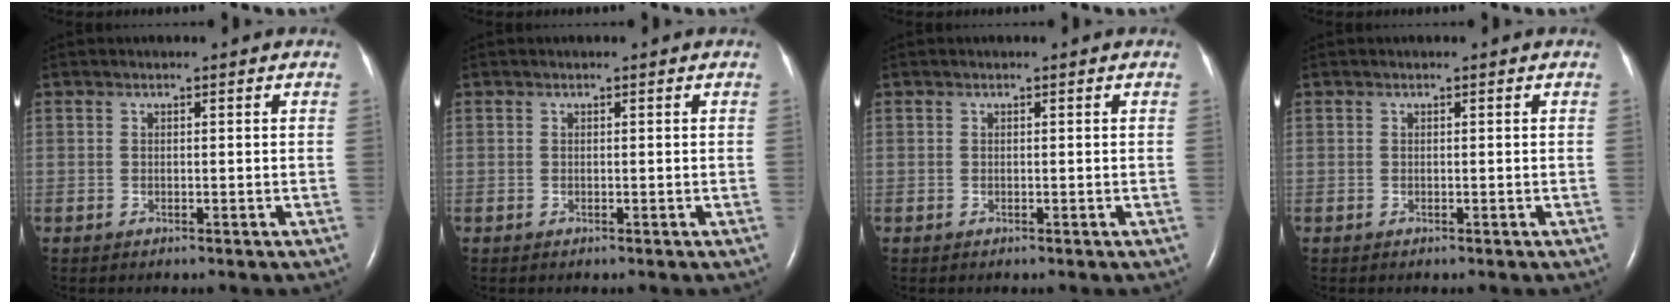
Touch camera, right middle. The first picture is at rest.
{"total": 0.0}
{"total": 0.0}
{"total": 0.0}